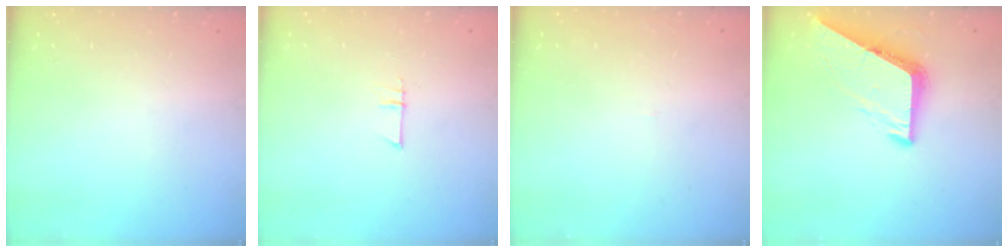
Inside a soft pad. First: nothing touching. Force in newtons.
{"total": 4.6, "press": 4.6, "slide": 0.4}
{"total": 1.5, "press": 1.5, "slide": 0.1}
{"total": 8.2, "press": 8.2, "slide": 0.6}